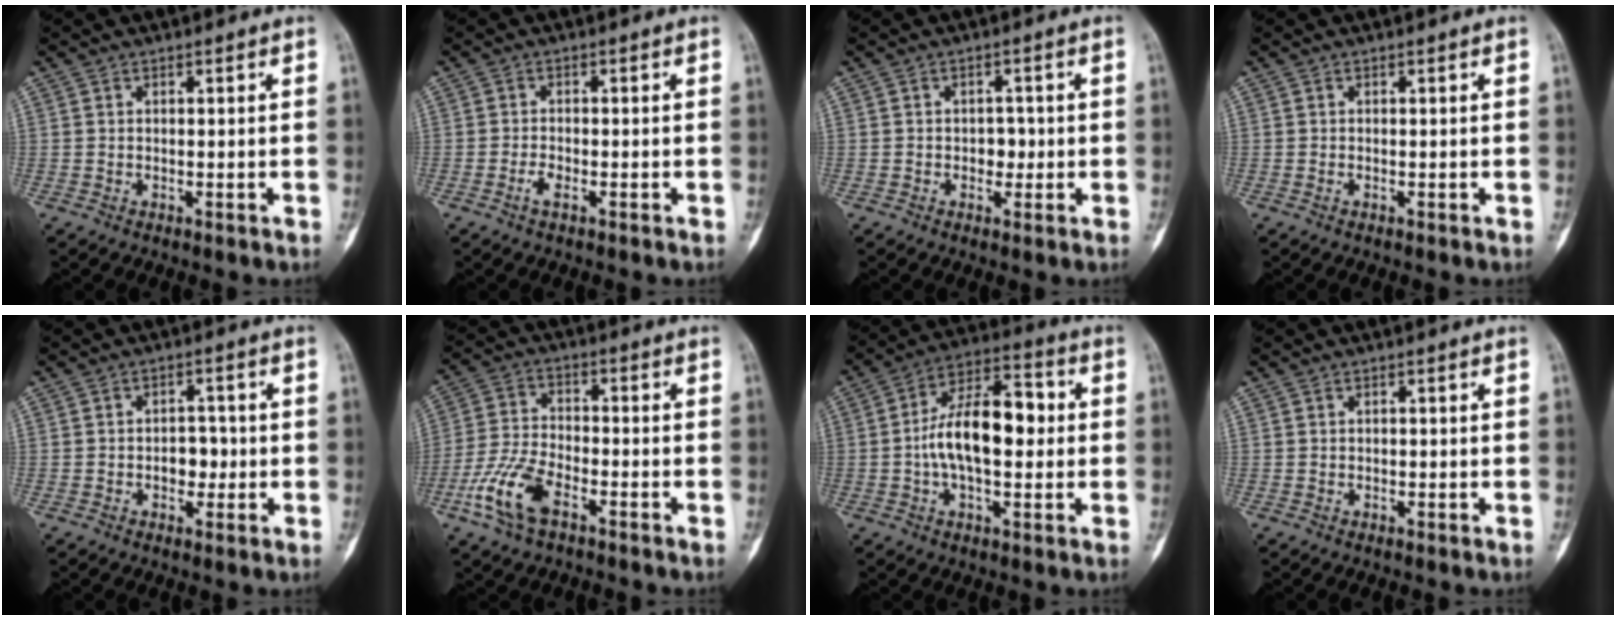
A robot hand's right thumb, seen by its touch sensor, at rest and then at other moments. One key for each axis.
{"total": 2.1, "fx": -1.1, "fy": 0.9, "fz": 1.5, "tx": -0.032, "ty": 0.005, "tz": -0.025}
{"total": 2.8, "fx": -0.3, "fy": 2.2, "fz": 1.8, "tx": -0.002, "ty": 0.008, "tz": -0.009}
{"total": 0.0}
{"total": 4.1, "fx": -0.8, "fy": 3.0, "fz": 2.8, "tx": -0.012, "ty": 0.013, "tz": -0.015}
{"total": 10.2, "fx": -5.3, "fy": 4.8, "fz": 7.2, "tx": -0.163, "ty": 0.020, "tz": -0.105}
{"total": 15.2, "fx": -0.1, "fy": 7.8, "fz": 13.0, "tx": -0.207, "ty": 0.036, "tz": -0.012}
{"total": 0.0}